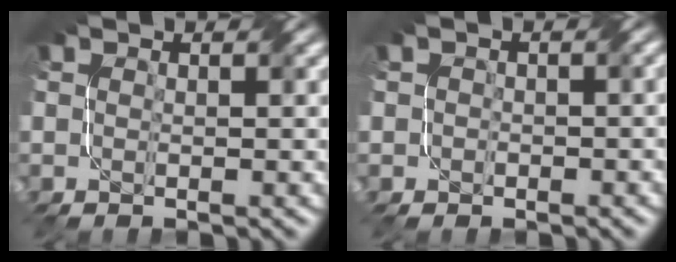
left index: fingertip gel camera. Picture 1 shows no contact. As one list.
[{"total": 1.7, "force": [0.2, 1.5, 0.8], "torque": [-0.005, -0.005, -0.002]}]